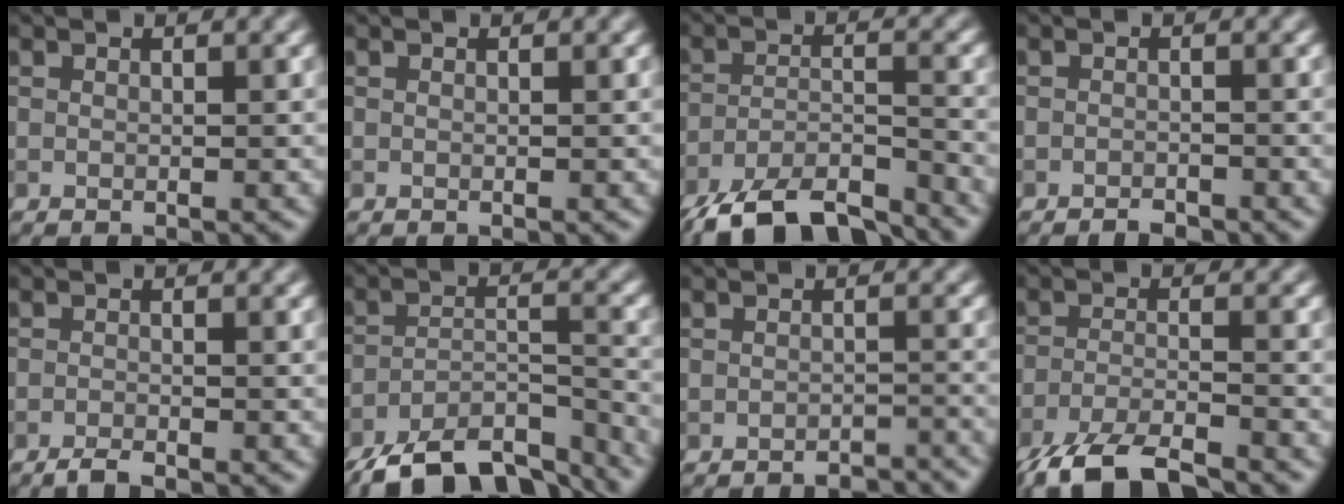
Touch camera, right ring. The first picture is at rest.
{"total": 0.0}
{"total": 9.5, "force": [-8.2, 2.0, 4.3], "torque": [-0.082, -0.005, -0.143]}
{"total": 1.1, "force": [-1.0, 0.0, 0.2], "torque": [-0.003, 0.006, -0.018]}
{"total": 1.3, "force": [-1.2, -0.1, 0.6], "torque": [-0.017, 0.004, -0.026]}
{"total": 11.1, "force": [-9.6, 3.0, 4.8], "torque": [-0.094, 0.000, -0.149]}
{"total": 2.3, "force": [-2.3, 0.4, 0.3], "torque": [0.004, 0.006, -0.031]}
{"total": 7.4, "force": [-6.1, 1.2, 4.0], "torque": [-0.085, -0.009, -0.117]}